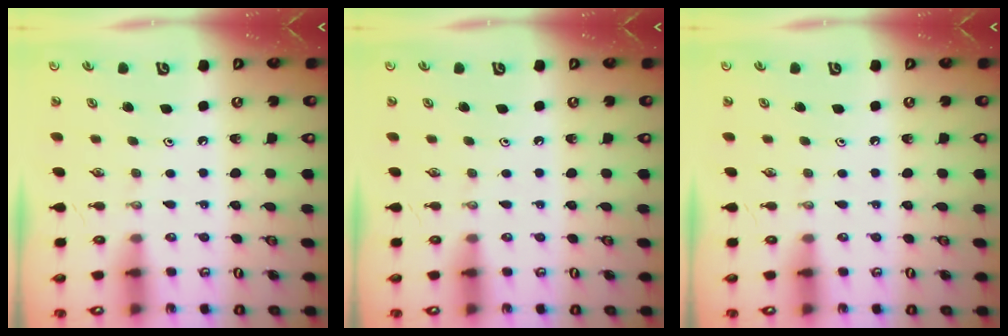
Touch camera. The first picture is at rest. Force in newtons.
{"total": 0.0}
{"total": 0.0}